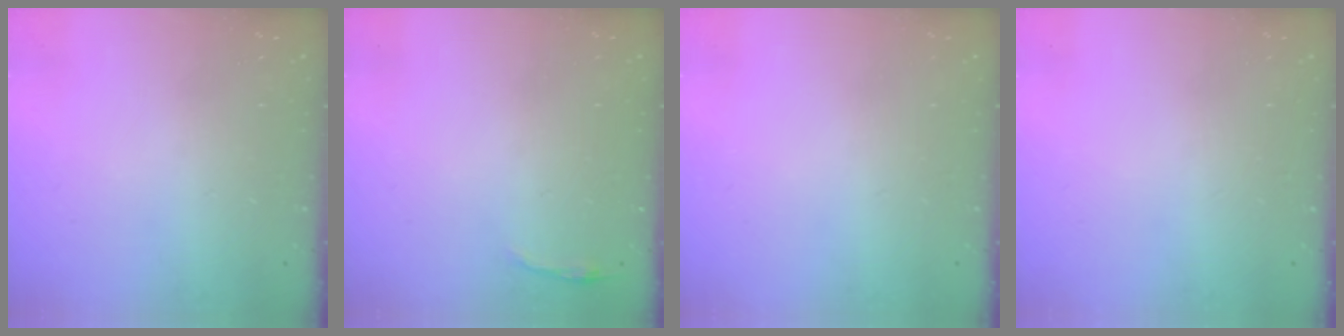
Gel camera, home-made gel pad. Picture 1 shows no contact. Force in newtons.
{"total": 2.8, "press": 2.8, "slide": 0.6}
{"total": 0.0}
{"total": 0.0}